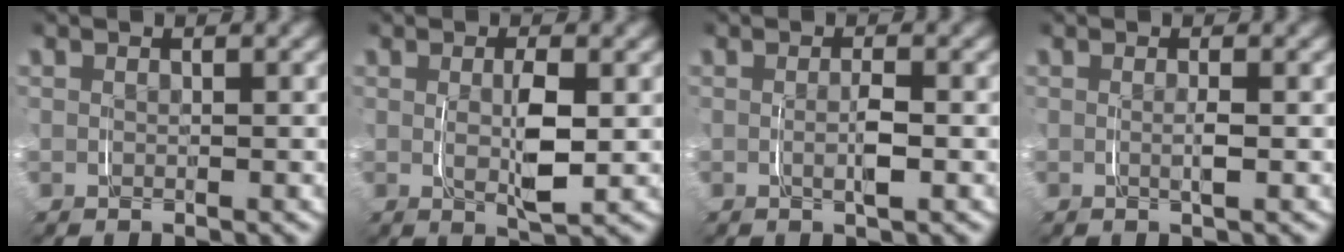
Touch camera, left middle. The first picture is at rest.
{"total": 1.4, "force": [0.2, -0.2, 1.4], "torque": [-0.024, -0.008, 0.008]}
{"total": 0.6, "force": [-0.4, -0.3, 0.4], "torque": [-0.008, -0.002, -0.005]}
{"total": 0.6, "force": [0.1, -0.6, -0.1], "torque": [-0.004, -0.002, 0.002]}